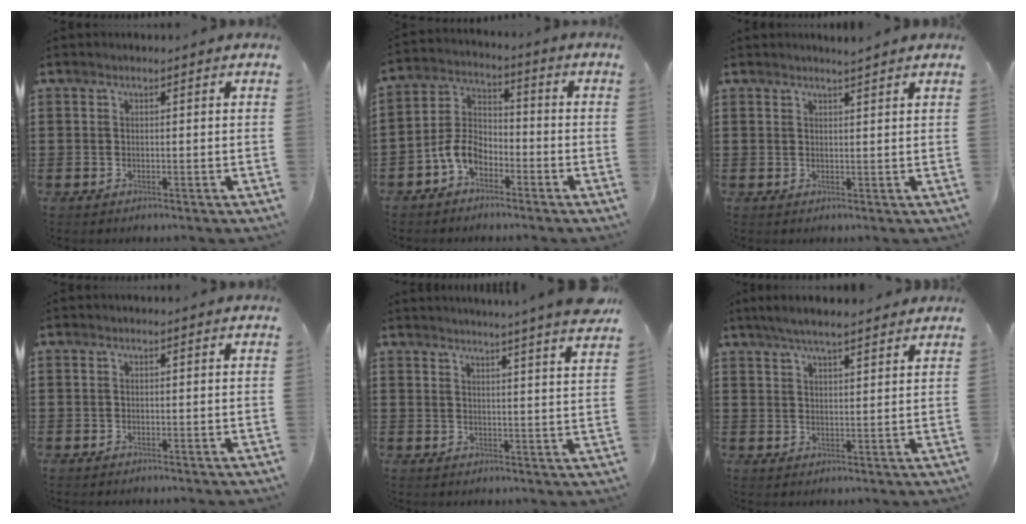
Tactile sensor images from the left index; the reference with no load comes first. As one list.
[{"total": 6.5, "force": [-4.0, 3.9, 3.5], "torque": [-0.099, 0.009, -0.086]}, {"total": 1.8, "force": [1.7, -0.3, 0.5], "torque": [-0.012, -0.002, 0.033]}, {"total": 0.0}, {"total": 4.4, "force": [4.0, -1.2, 1.3], "torque": [-0.034, -0.026, 0.066]}, {"total": 4.7, "force": [4.0, 0.6, 2.4], "torque": [-0.055, -0.001, 0.073]}]